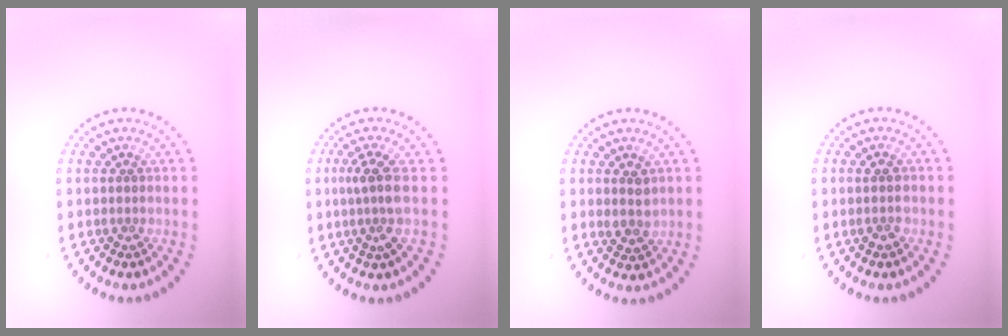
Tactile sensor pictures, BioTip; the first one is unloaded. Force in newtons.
{"total": 2.6, "press": 1.9, "slide": 1.7}
{"total": 1.8, "press": 1.7, "slide": 0.8}
{"total": 1.5, "press": 1.5, "slide": 0.2}